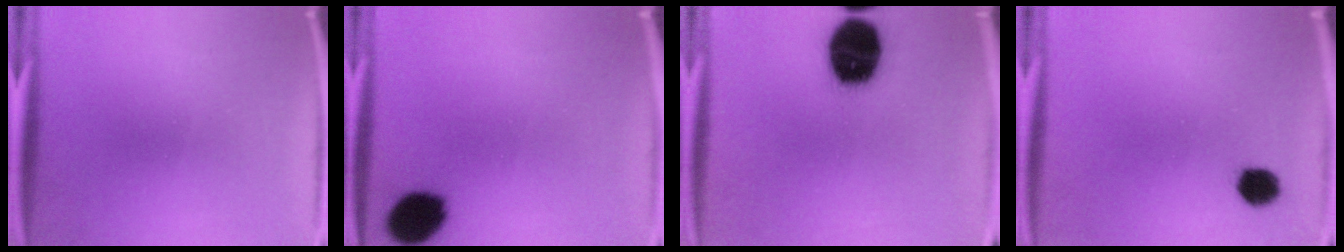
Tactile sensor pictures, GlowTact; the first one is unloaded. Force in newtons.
{"total": 10.2}
{"total": 19.5}
{"total": 4.8}